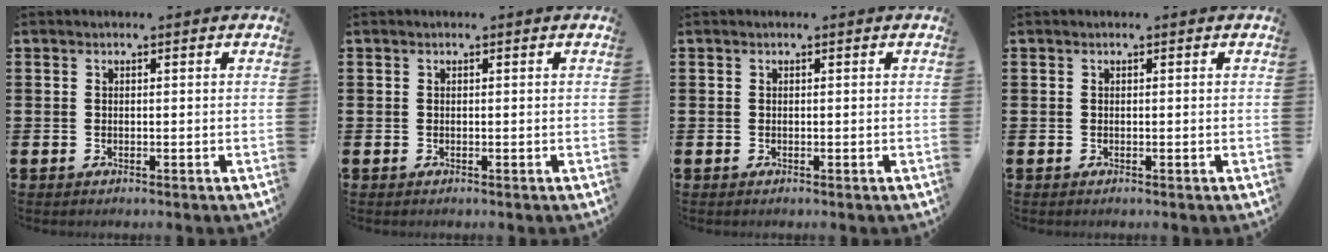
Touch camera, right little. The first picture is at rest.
{"total": 0.0}
{"total": 0.0}
{"total": 0.0}